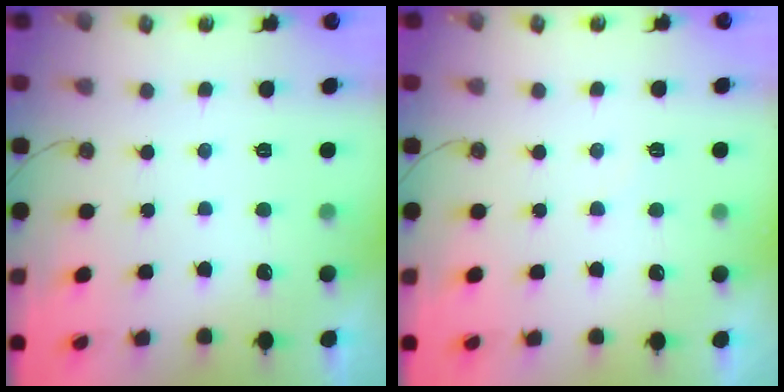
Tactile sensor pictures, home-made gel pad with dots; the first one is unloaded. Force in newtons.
{"total": 5.9, "press": 5.9, "slide": 0.6}